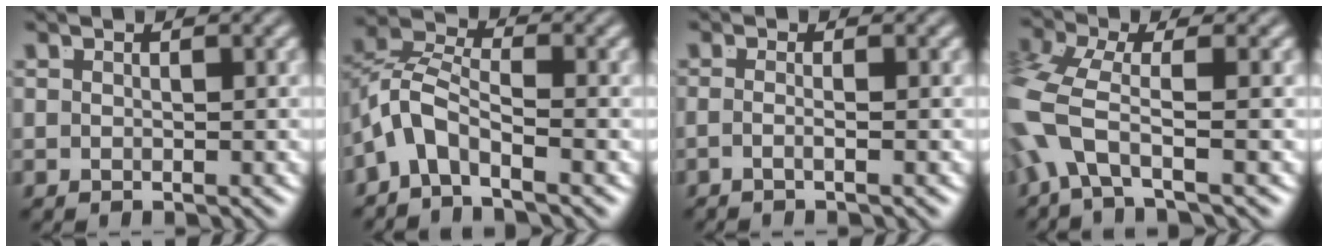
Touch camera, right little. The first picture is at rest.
{"total": 5.9, "force": [-1.9, 4.4, 3.5], "torque": [-0.093, -0.027, -0.035]}
{"total": 1.9, "force": [-1.2, -0.9, 1.1], "torque": [-0.031, -0.014, -0.017]}
{"total": 4.1, "force": [-1.4, 2.1, 3.3], "torque": [-0.113, -0.028, -0.013]}